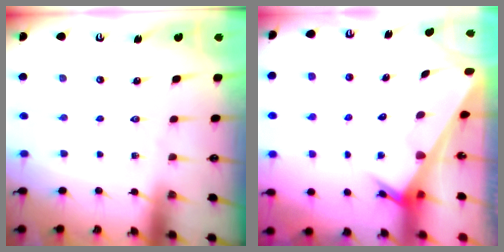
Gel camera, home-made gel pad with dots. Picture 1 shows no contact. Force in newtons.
{"total": 3.3, "press": 3.3, "slide": 0.2}